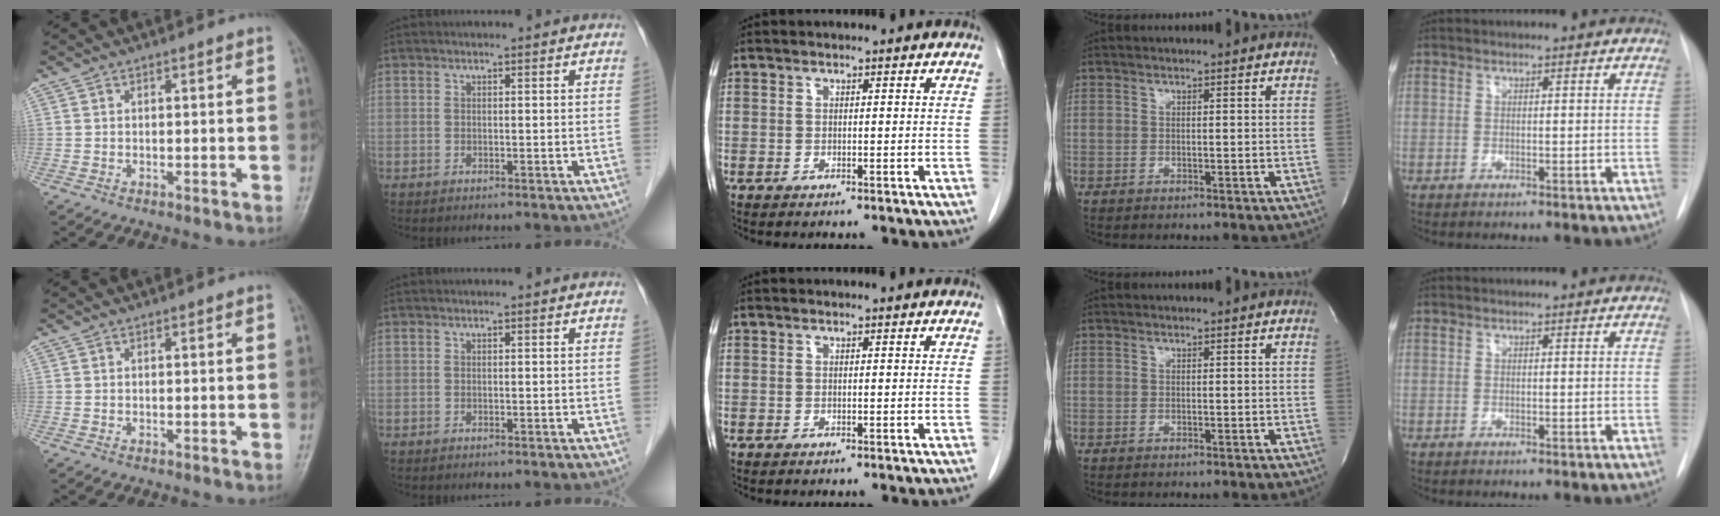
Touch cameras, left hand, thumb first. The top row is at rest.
{}